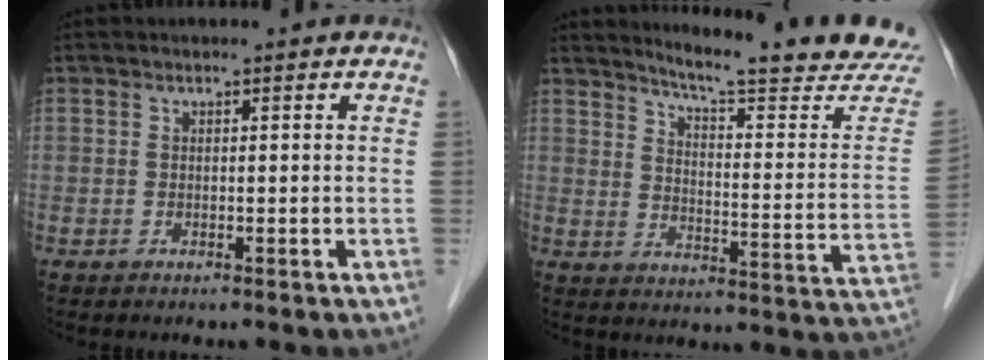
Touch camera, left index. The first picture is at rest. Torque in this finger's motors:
{"motor_torque": [-0.08, -0.15, 0.13, 0.05]}